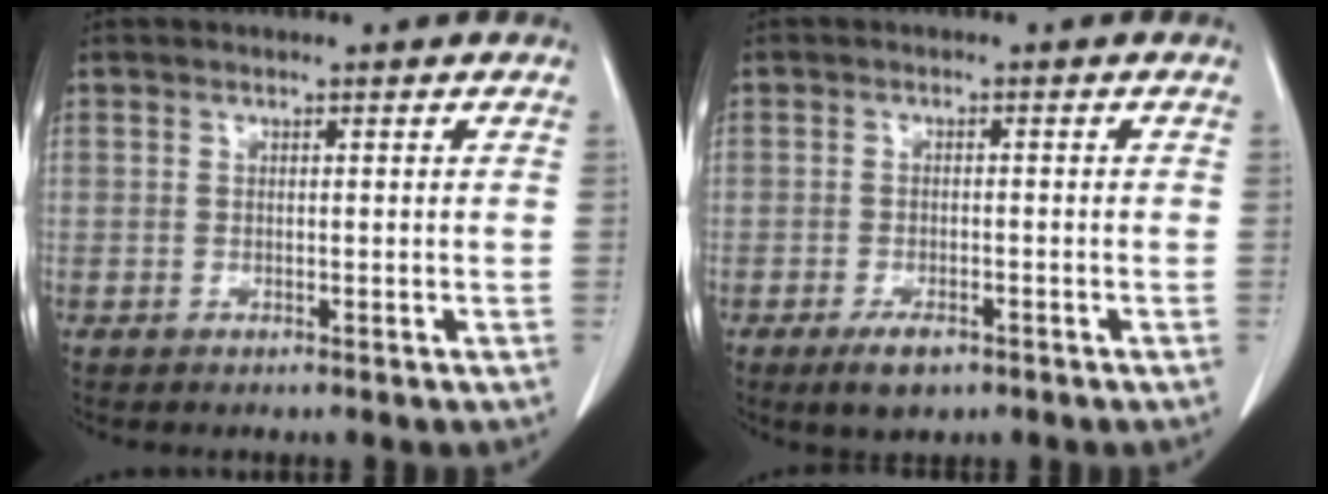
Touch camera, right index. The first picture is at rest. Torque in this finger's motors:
{"motor_torque": [0.00, -0.05, -0.04, -0.01]}